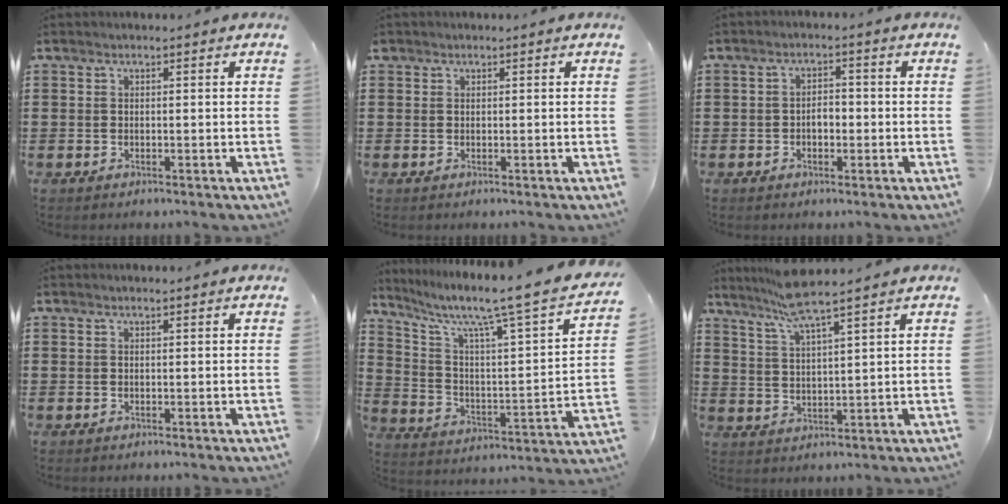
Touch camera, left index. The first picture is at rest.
{"total": 0.6, "force": [0.4, 0.4, 0.1], "torque": [-0.003, 0.003, 0.007]}
{"total": 2.4, "force": [-0.7, 1.2, 2.0], "torque": [-0.039, 0.005, -0.016]}
{"total": 0.0}
{"total": 8.3, "force": [6.7, 0.1, 5.0], "torque": [-0.117, -0.059, 0.097]}
{"total": 6.5, "force": [5.4, -0.5, 3.7], "torque": [-0.088, -0.016, 0.095]}